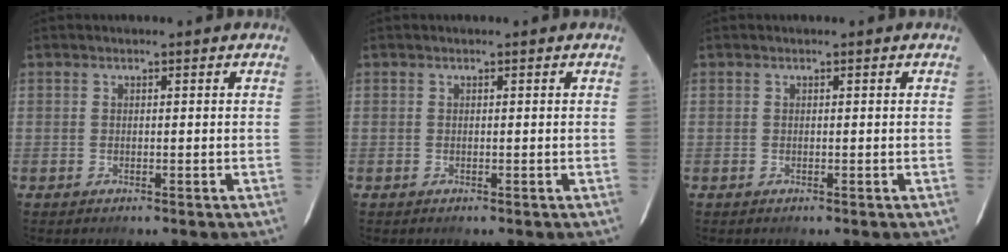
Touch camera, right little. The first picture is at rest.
{"total": 0.0}
{"total": 0.0}